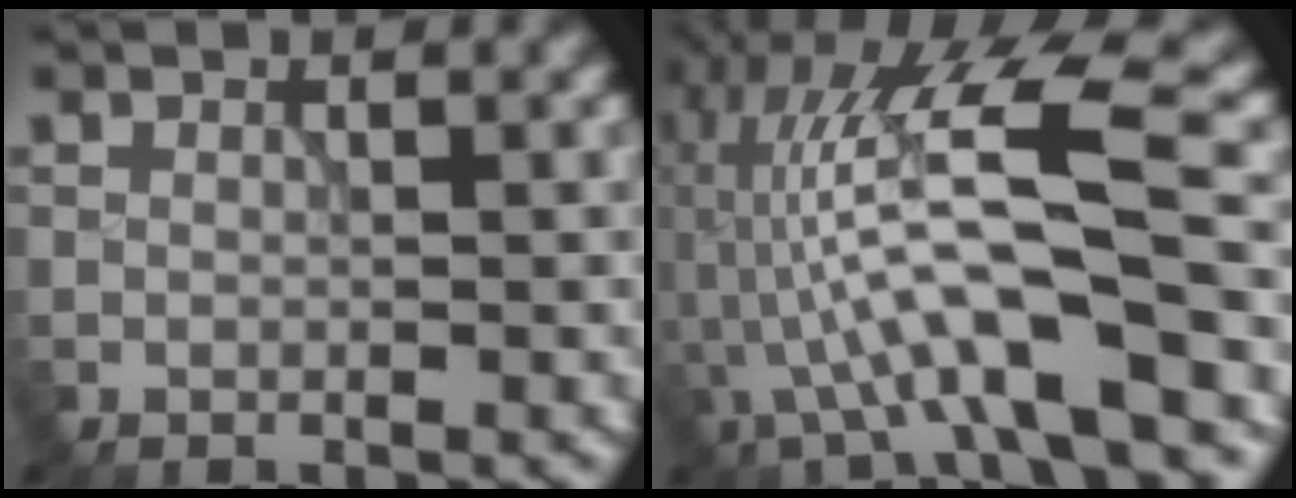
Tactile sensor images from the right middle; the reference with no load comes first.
{"total": 12.0, "force": [-1.7, 2.3, 11.6], "torque": [-0.224, 0.026, -0.027]}